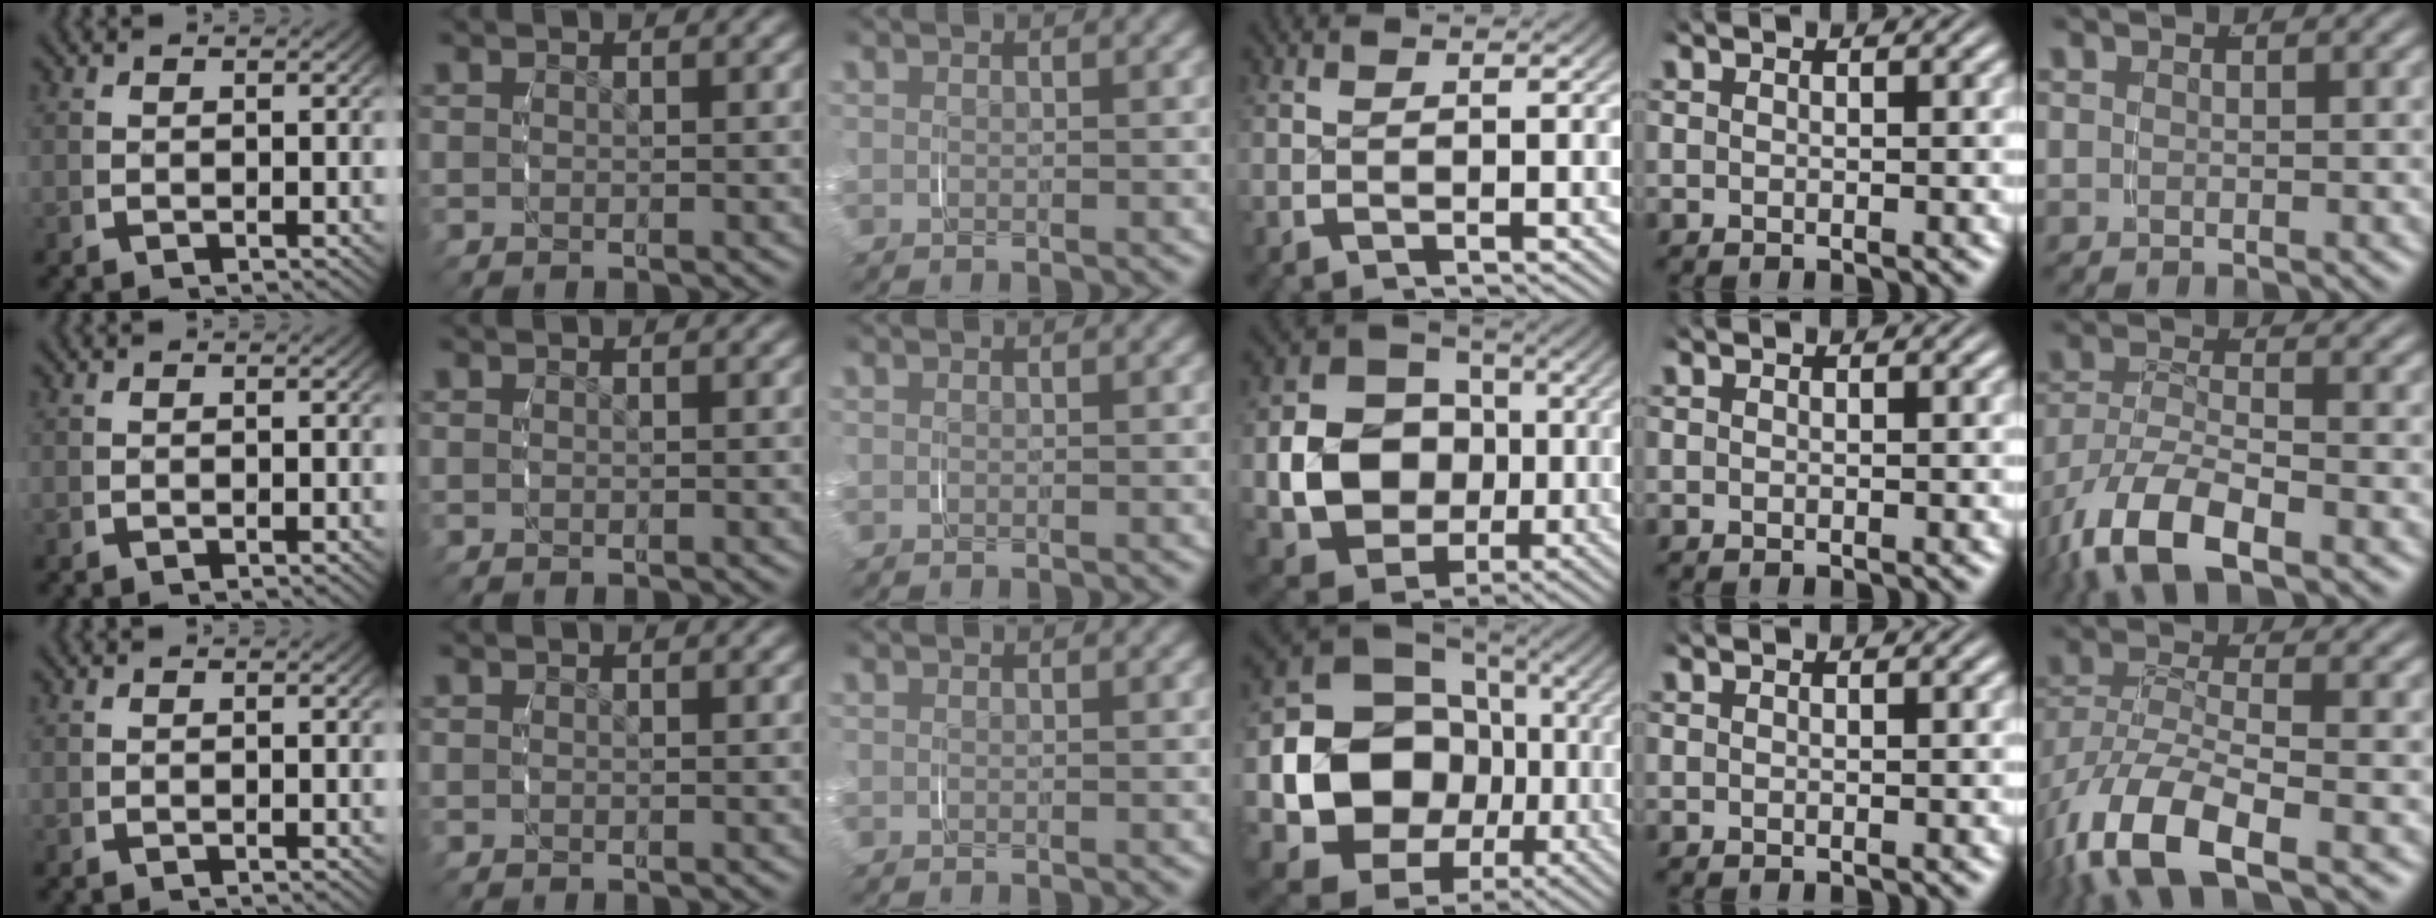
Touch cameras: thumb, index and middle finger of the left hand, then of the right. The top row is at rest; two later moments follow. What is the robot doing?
{"motion": "grasp_and_lifting", "object": "paper"}